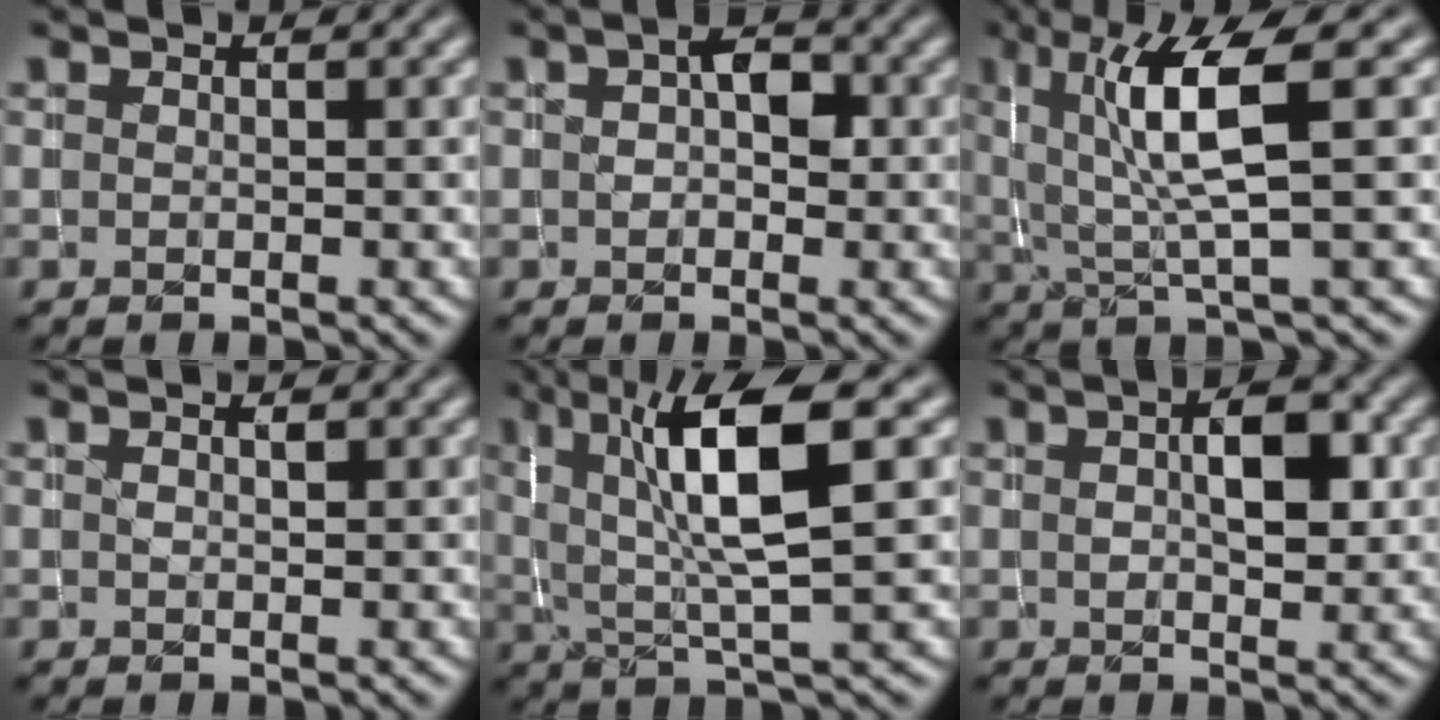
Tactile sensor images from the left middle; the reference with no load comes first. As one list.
[{"total": 2.7, "force": [0.2, 1.8, 2.0], "torque": [-0.030, 0.005, 0.002]}, {"total": 7.0, "force": [1.4, 1.1, 6.8], "torque": [-0.128, -0.002, 0.026]}, {"total": 0.6, "force": [0.2, 0.3, 0.5], "torque": [-0.009, -0.003, 0.005]}, {"total": 8.7, "force": [2.0, 1.7, 8.3], "torque": [-0.144, 0.002, 0.037]}, {"total": 4.4, "force": [0.9, 2.1, 3.7], "torque": [-0.060, 0.006, 0.014]}]